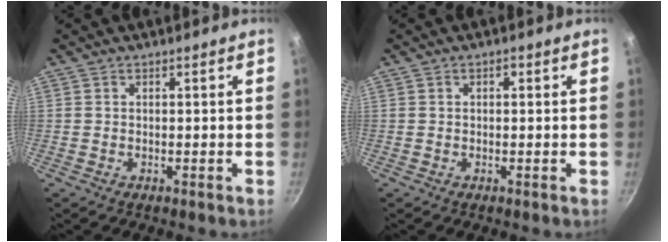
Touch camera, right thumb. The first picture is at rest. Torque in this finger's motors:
{"motor_torque": [-0.03, -0.28, -0.50, 0.28, -0.01]}